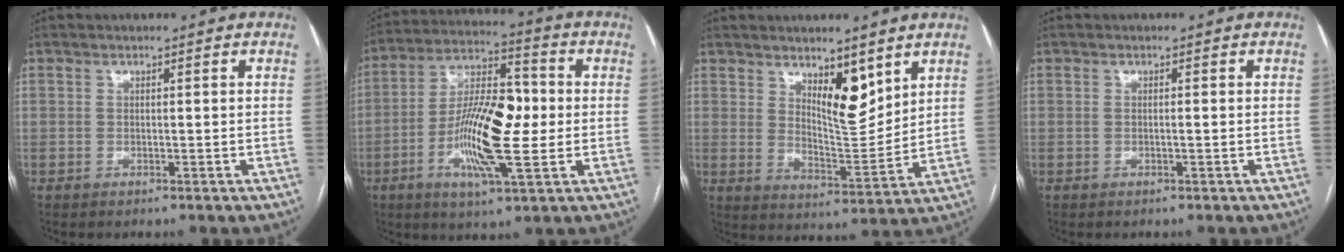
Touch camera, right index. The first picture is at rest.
{"total": 15.3, "force": [-2.0, 3.8, 14.7], "torque": [-0.273, 0.010, -0.036]}
{"total": 7.6, "force": [4.7, 2.5, 5.5], "torque": [-0.093, -0.015, 0.085]}
{"total": 0.5, "force": [-0.1, 0.0, 0.5], "torque": [-0.010, 0.001, -0.001]}